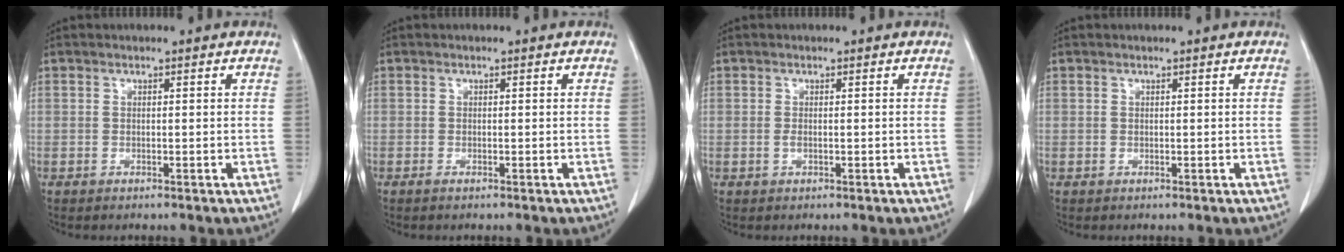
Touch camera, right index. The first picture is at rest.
{"total": 1.0, "force": [-0.4, 0.3, 0.8], "torque": [-0.020, 0.001, -0.004]}
{"total": 0.9, "force": [-0.2, 0.5, 0.8], "torque": [-0.019, 0.003, 0.000]}
{"total": 0.0}